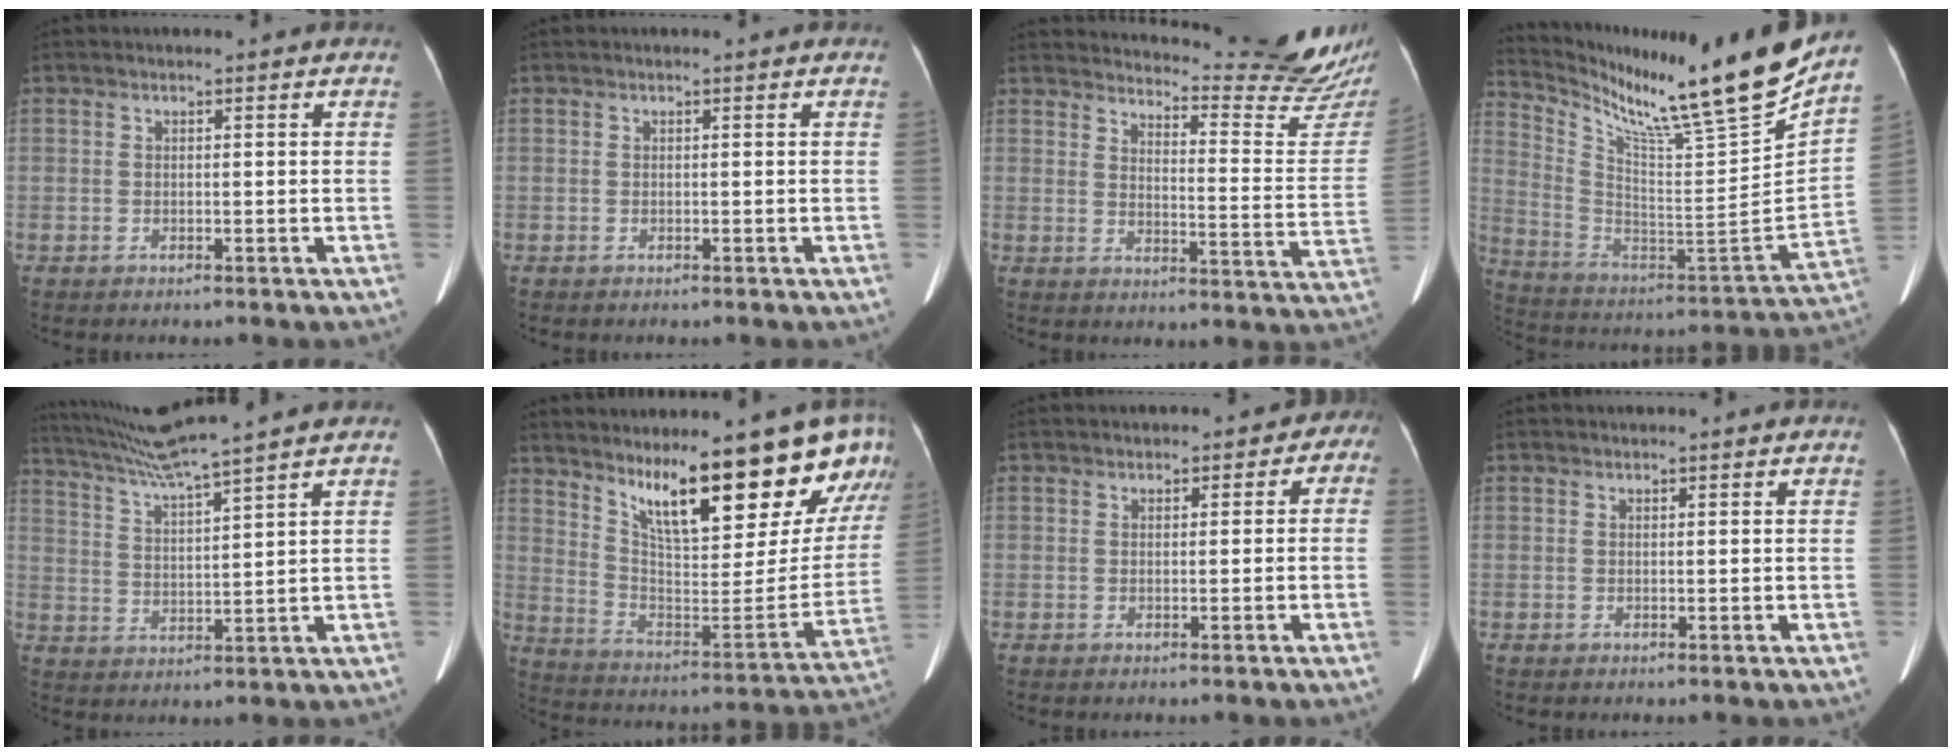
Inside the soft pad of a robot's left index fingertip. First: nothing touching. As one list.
[{"total": 0.0}, {"total": 20.6, "force": [19.7, 0.2, 6.0], "torque": [-0.087, -0.141, 0.224]}, {"total": 27.1, "force": [22.0, -0.4, 15.8], "torque": [-0.281, -0.104, 0.335]}, {"total": 10.0, "force": [8.6, -2.8, 4.2], "torque": [-0.085, -0.011, 0.157]}, {"total": 23.2, "force": [17.5, 5.0, 14.4], "torque": [-0.205, -0.045, 0.253]}, {"total": 3.0, "force": [0.4, 2.1, 2.0], "torque": [-0.010, 0.002, -0.002]}, {"total": 1.0, "force": [0.8, 0.2, 0.6], "torque": [-0.002, 0.004, 0.009]}]